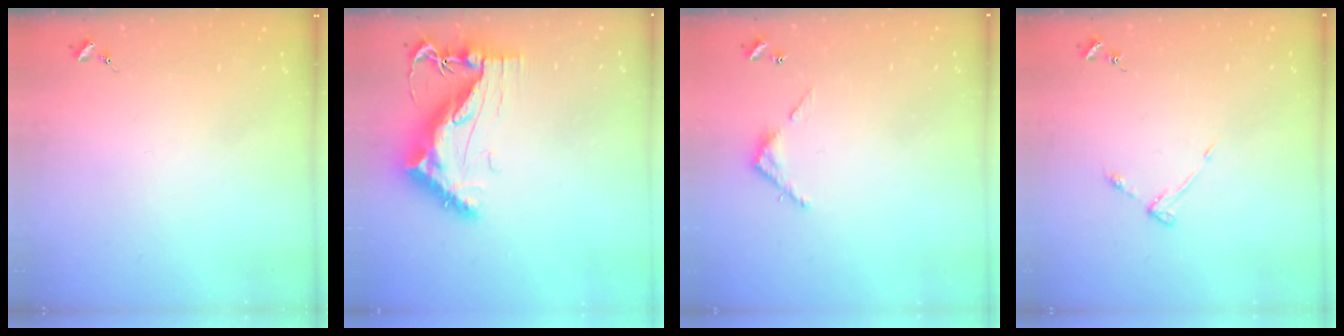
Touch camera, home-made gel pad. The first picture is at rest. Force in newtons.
{"total": 11.9, "press": 11.9, "slide": 1.0}
{"total": 3.9, "press": 3.9, "slide": 0.3}
{"total": 3.9, "press": 3.9, "slide": 0.6}